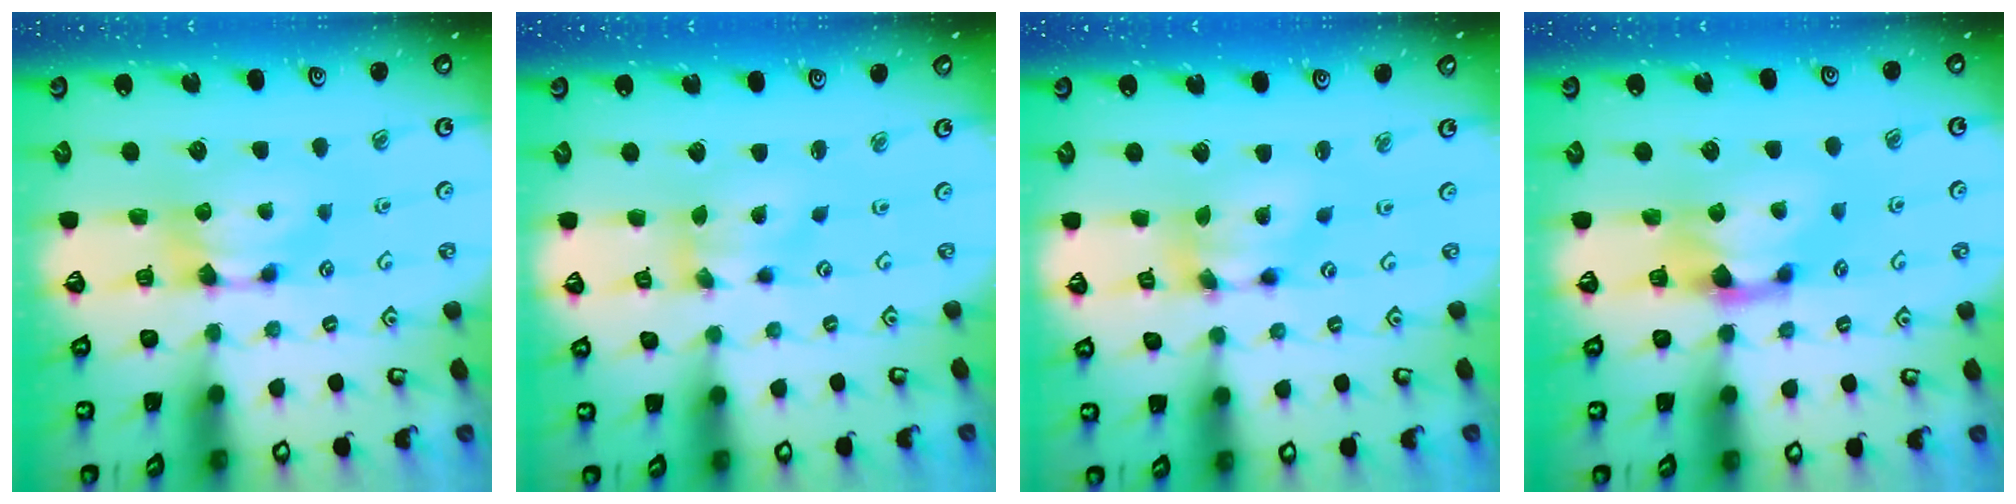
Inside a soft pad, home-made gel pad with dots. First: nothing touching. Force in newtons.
{"total": 2.0, "press": 1.3, "slide": 1.5}
{"total": 5.8, "press": 5.4, "slide": 2.1}
{"total": 1.3, "press": 0.5, "slide": 1.2}